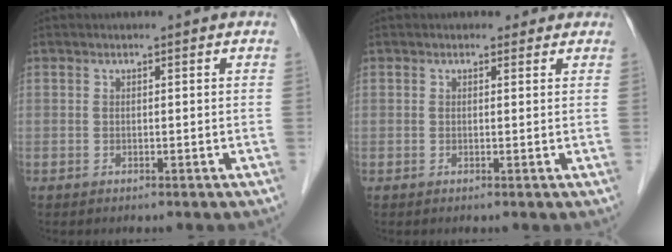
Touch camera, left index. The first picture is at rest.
{"total": 1.4, "force": [1.0, 1.0, 0.3], "torque": [0.001, 0.002, 0.007]}